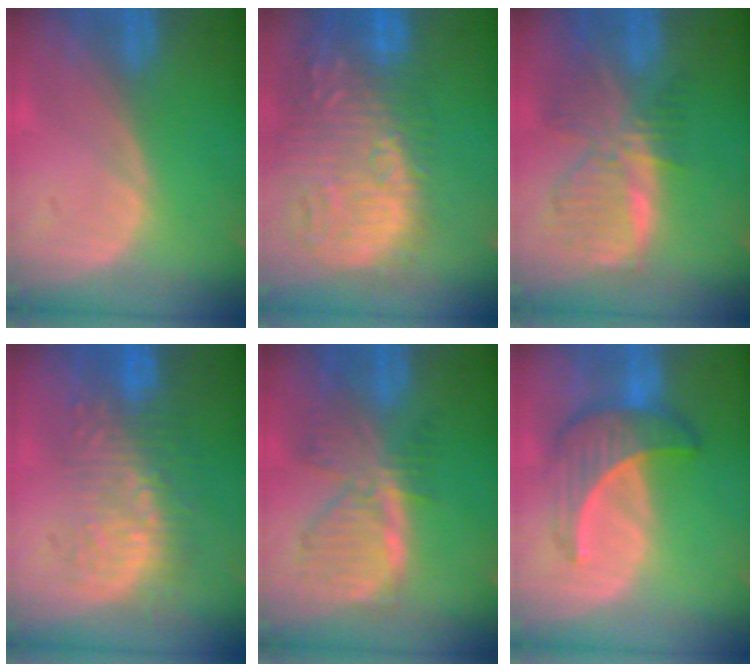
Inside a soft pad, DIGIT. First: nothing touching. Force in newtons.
{"total": 16.0, "press": 13.3, "slide": 9.0}
{"total": 8.3, "press": 7.3, "slide": 4.0}
{"total": 8.9, "press": 8.7, "slide": 2.0}
{"total": 8.0, "press": 7.1, "slide": 3.7}
{"total": 7.0, "press": 6.6, "slide": 2.2}